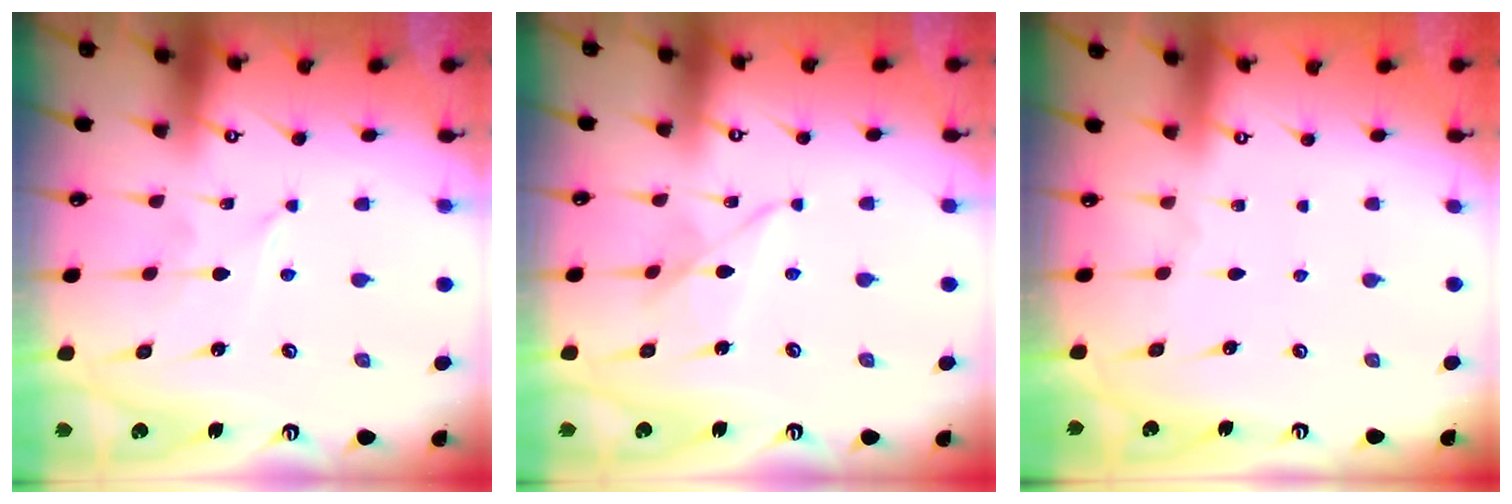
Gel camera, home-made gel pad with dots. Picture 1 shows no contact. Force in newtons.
{"total": 4.5, "press": 4.5, "slide": 0.3}
{"total": 0.0}